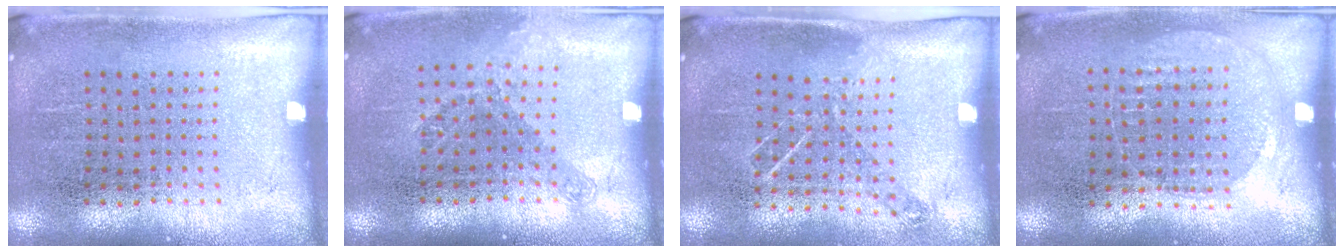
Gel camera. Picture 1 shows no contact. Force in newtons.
{"total": 1.2, "press": 0.9, "slide": 0.8}
{"total": 0.9, "press": 0.9, "slide": 0.1}
{"total": 1.0, "press": 0.9, "slide": 0.4}